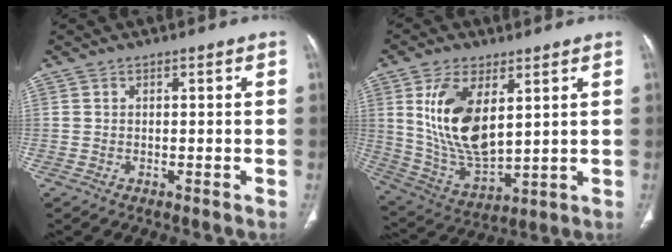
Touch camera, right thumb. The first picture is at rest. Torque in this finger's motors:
{"motor_torque": [-1.20, 2.26, 1.87, 0.80, 0.46]}